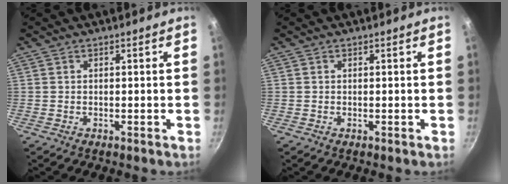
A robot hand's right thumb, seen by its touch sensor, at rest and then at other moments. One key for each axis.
{"total": 0.0}